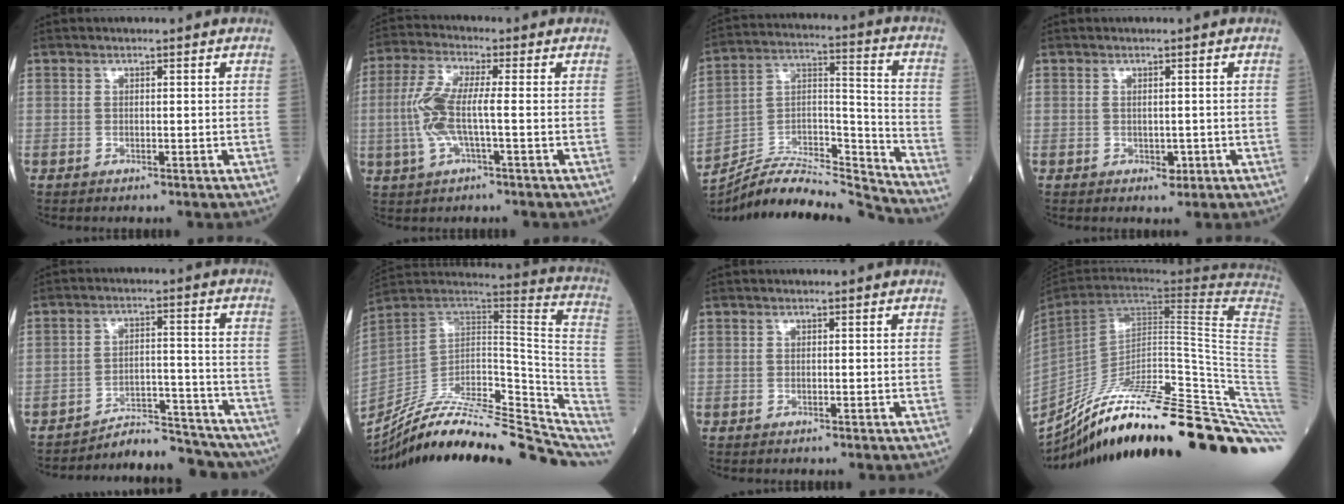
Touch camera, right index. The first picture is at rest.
{"total": 7.9, "force": [-0.8, 1.4, 7.7], "torque": [-0.176, 0.009, -0.022]}
{"total": 18.6, "force": [-18.2, 0.3, 3.6], "torque": [-0.058, 0.050, -0.306]}
{"total": 2.1, "force": [-0.4, 1.2, 1.7], "torque": [-0.026, -0.002, 0.000]}
{"total": 11.1, "force": [-10.9, 2.0, 0.7], "torque": [0.005, 0.042, -0.158]}
{"total": 27.8, "force": [-24.7, 5.3, 11.7], "torque": [-0.121, 0.006, -0.360]}
{"total": 0.0}
{"total": 37.8, "force": [-28.0, -0.1, 25.4], "torque": [-0.227, -0.041, -0.396]}